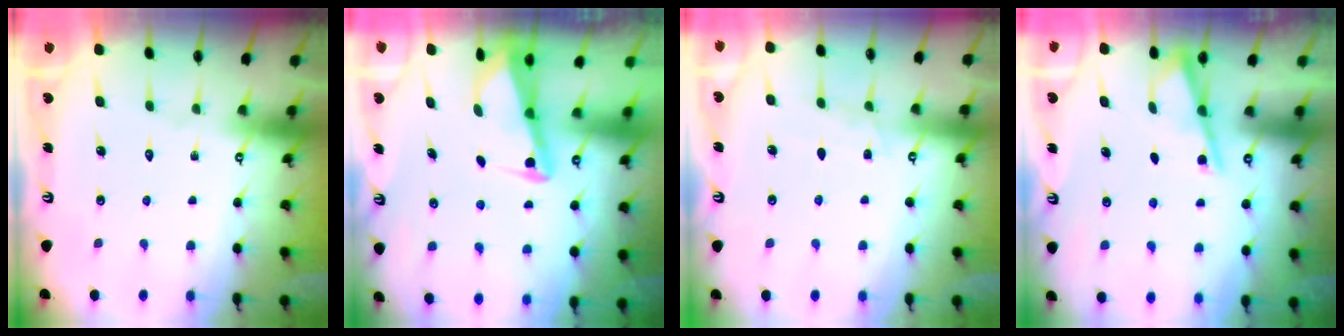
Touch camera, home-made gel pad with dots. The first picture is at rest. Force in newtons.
{"total": 3.1, "press": 3.1, "slide": 0.3}
{"total": 4.2, "press": 4.2, "slide": 0.5}
{"total": 2.6, "press": 2.6, "slide": 0.2}